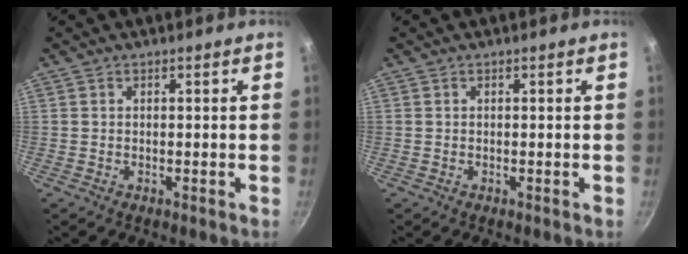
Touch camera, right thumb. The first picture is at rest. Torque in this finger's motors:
{"motor_torque": [-0.15, 0.15, -0.19, 0.19, 0.00]}